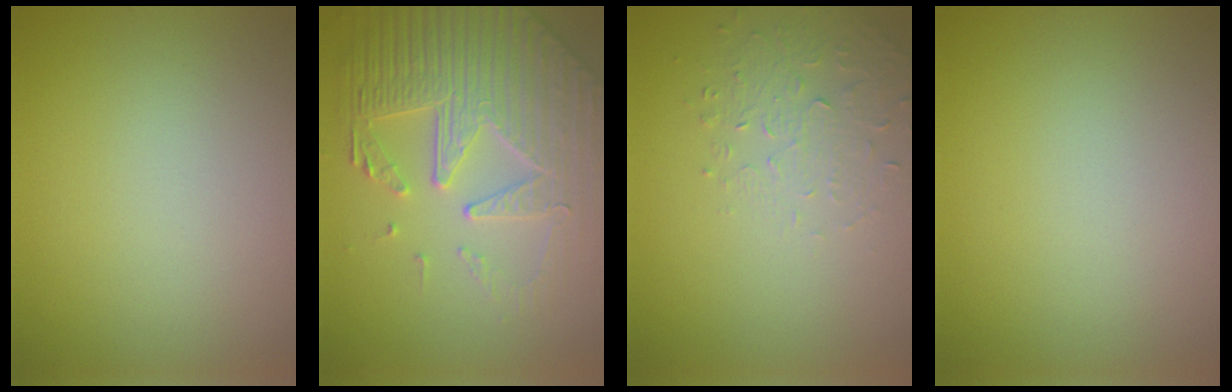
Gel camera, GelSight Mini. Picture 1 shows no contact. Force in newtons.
{"total": 6.8, "press": 5.5, "slide": 4.0}
{"total": 1.6, "press": 1.1, "slide": 1.2}
{"total": 0.0}